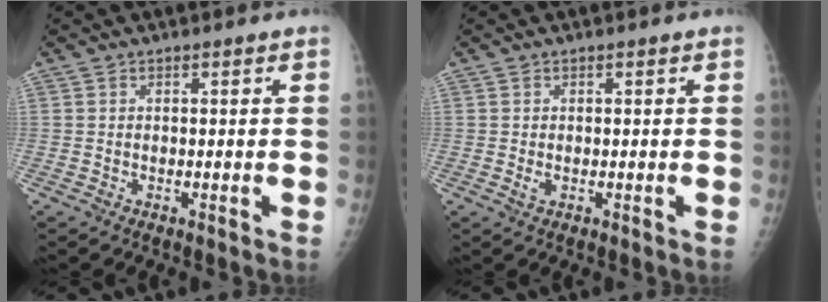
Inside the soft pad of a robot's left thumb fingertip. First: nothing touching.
{"total": 1.3, "force": [0.0, 0.7, 1.0], "torque": [-0.016, -0.002, 0.002]}